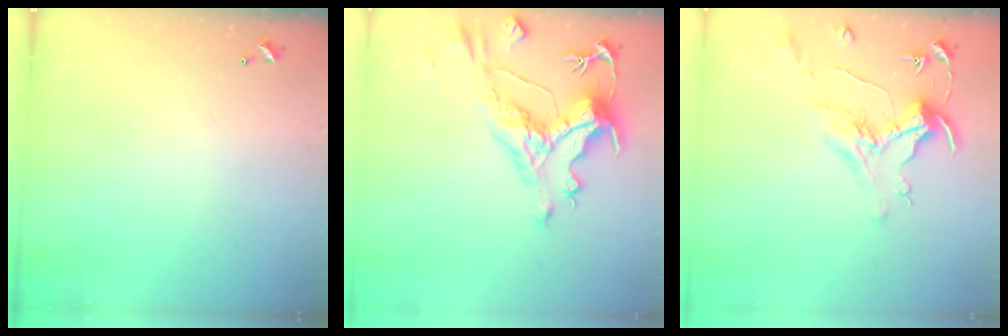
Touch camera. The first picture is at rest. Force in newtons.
{"total": 4.6, "press": 4.2, "slide": 1.8}
{"total": 1.6, "press": 1.4, "slide": 0.7}